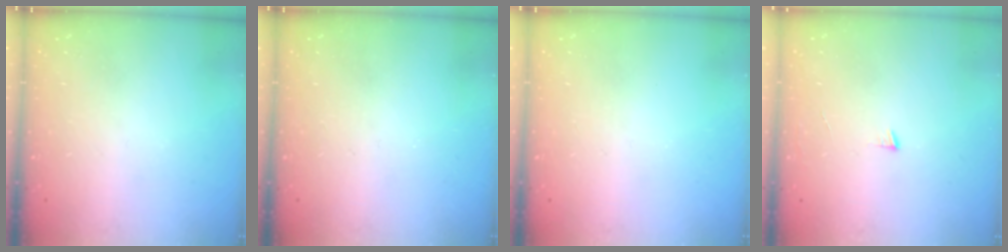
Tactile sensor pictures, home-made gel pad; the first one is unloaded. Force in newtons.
{"total": 0.0}
{"total": 0.0}
{"total": 4.1, "press": 4.1, "slide": 0.4}